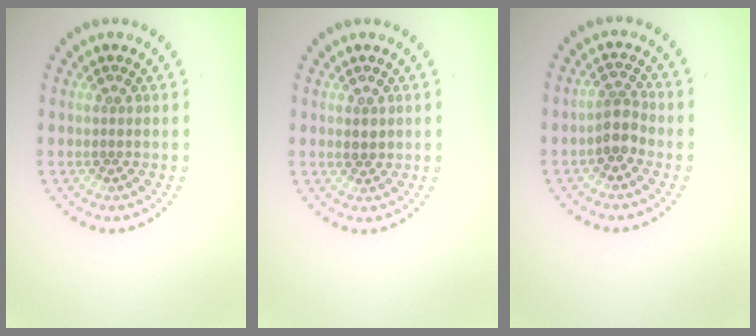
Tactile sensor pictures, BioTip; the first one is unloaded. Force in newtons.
{"total": 0.9, "press": 0.9, "slide": 0.1}
{"total": 2.2, "press": 1.8, "slide": 1.3}